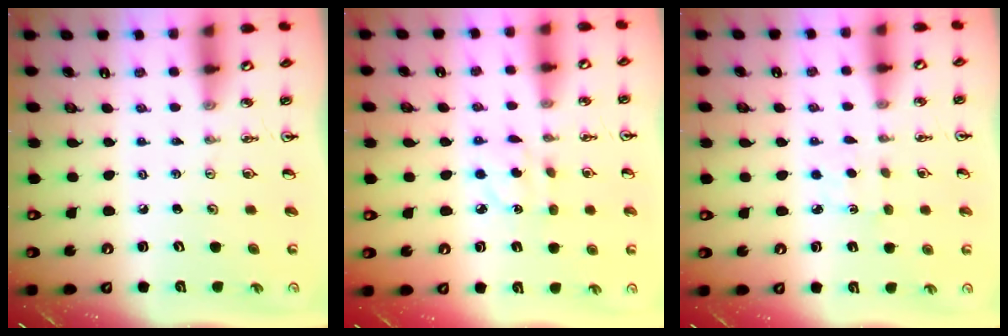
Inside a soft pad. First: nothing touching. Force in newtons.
{"total": 3.8, "press": 3.7, "slide": 0.8}
{"total": 2.8, "press": 2.8, "slide": 0.4}